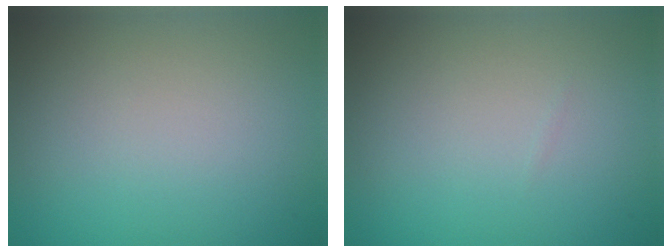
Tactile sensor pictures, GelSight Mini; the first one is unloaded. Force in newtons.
{"total": 0.0}